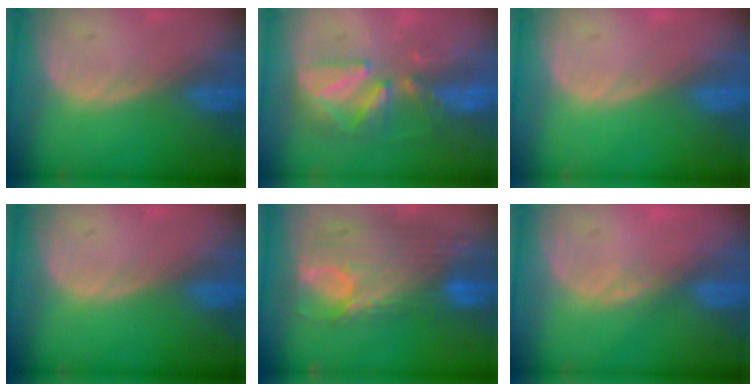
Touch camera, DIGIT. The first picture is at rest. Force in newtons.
{"total": 8.4, "press": 7.7, "slide": 3.4}
{"total": 0.0}
{"total": 0.0}
{"total": 12.1, "press": 10.3, "slide": 6.5}
{"total": 1.5, "press": 1.3, "slide": 0.8}